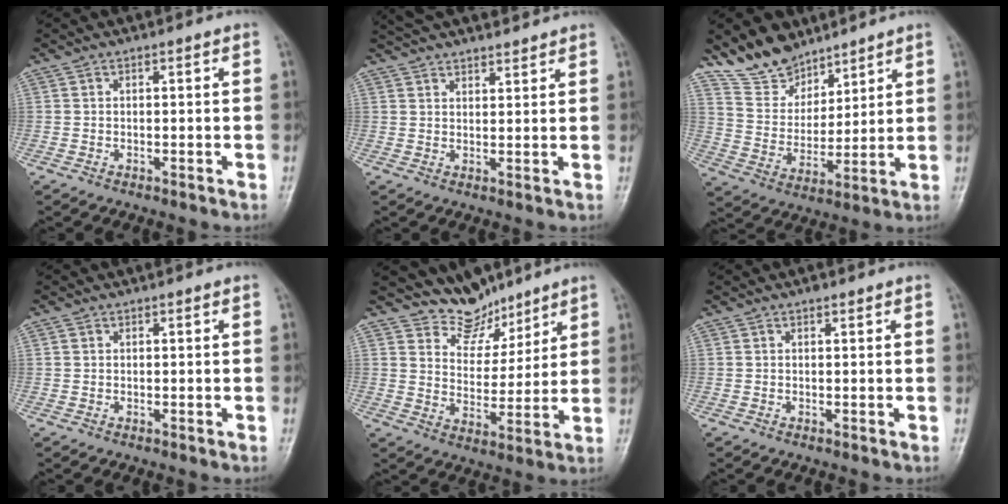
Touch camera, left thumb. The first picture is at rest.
{"total": 10.4, "force": [9.3, 2.7, 3.8], "torque": [-0.040, 0.005, 0.150]}
{"total": 11.7, "force": [9.5, 6.1, 3.1], "torque": [-0.025, -0.057, 0.188]}
{"total": 0.7, "force": [0.2, 0.6, 0.3], "torque": [-0.003, 0.001, 0.004]}
{"total": 8.4, "force": [7.3, 4.1, 0.5], "torque": [0.025, -0.062, 0.139]}
{"total": 0.9, "force": [0.6, 0.4, 0.4], "torque": [-0.005, -0.002, 0.008]}